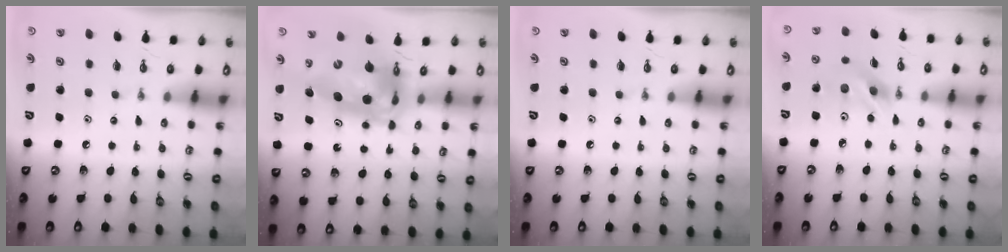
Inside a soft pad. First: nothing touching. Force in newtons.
{"total": 15.1, "press": 15.1, "slide": 1.4}
{"total": 0.0}
{"total": 7.8, "press": 7.8, "slide": 0.3}